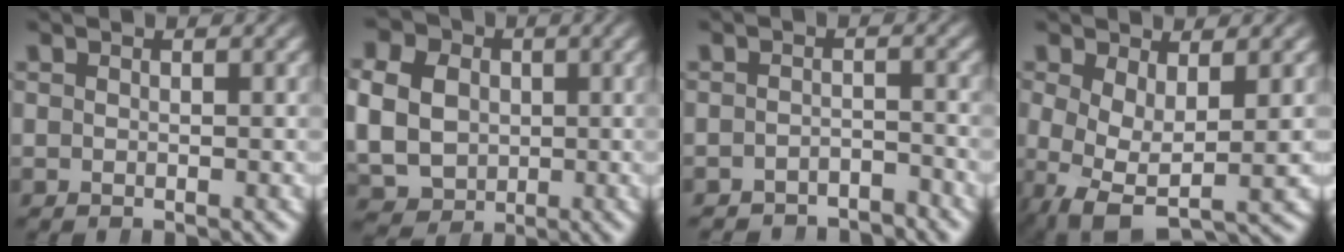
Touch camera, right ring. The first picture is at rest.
{"total": 10.3, "force": [0.5, 9.1, 4.8], "torque": [-0.103, -0.034, 0.013]}
{"total": 3.1, "force": [-3.1, 0.3, -0.2], "torque": [0.021, -0.004, -0.054]}
{"total": 6.3, "force": [-1.5, 4.4, 4.3], "torque": [-0.099, -0.040, -0.007]}